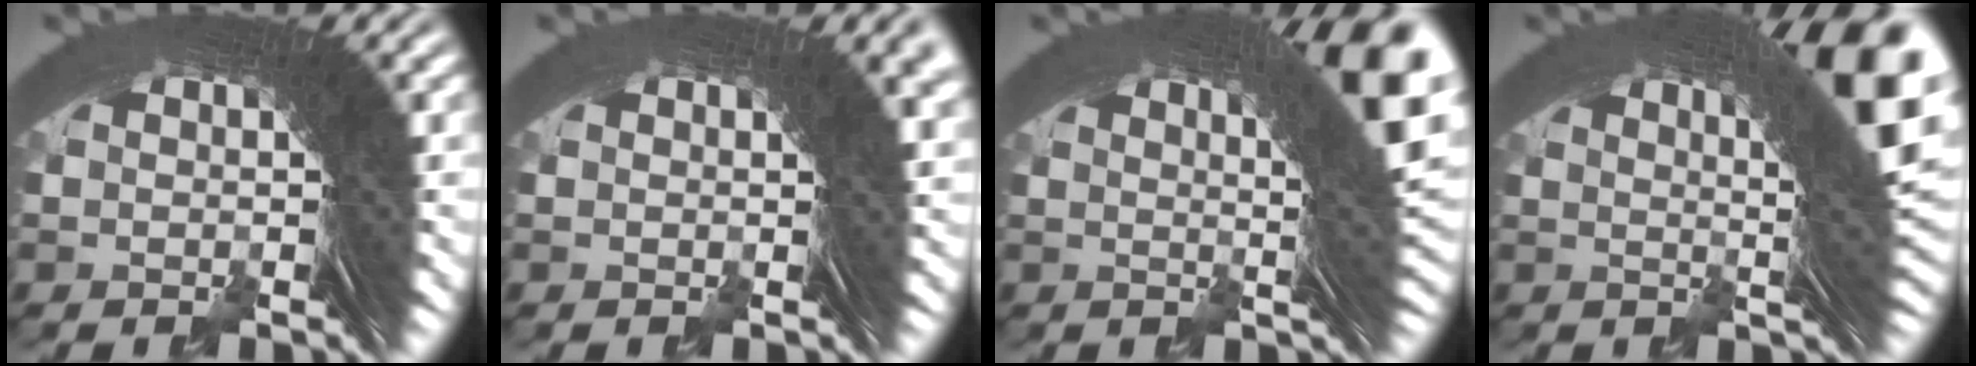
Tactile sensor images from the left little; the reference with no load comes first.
{"total": 3.8, "force": [1.4, 0.6, 3.5], "torque": [-0.020, 0.013, 0.012]}
{"total": 11.9, "force": [3.7, 3.5, 10.7], "torque": [-0.106, 0.020, 0.047]}
{"total": 13.3, "force": [4.1, 4.1, 11.9], "torque": [-0.123, 0.023, 0.051]}